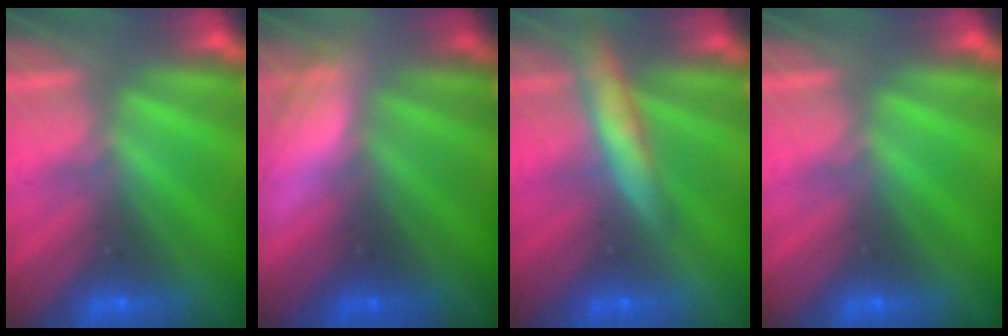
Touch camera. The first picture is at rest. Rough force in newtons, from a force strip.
{"total": 2.9}
{"total": 7.3}
{"total": 0.0}